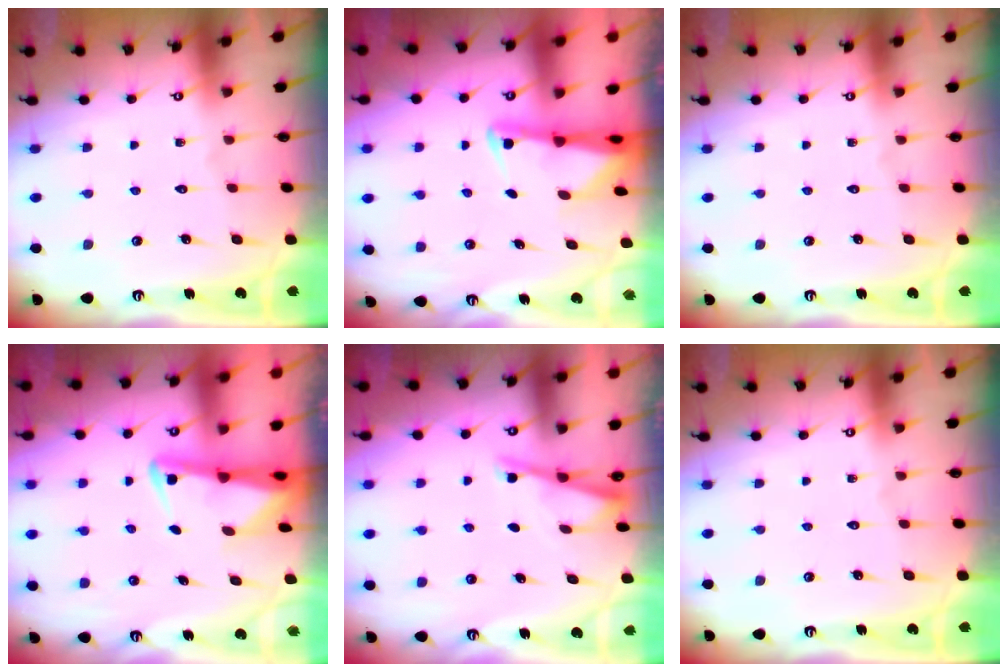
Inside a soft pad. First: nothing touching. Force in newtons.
{"total": 2.4, "press": 2.4, "slide": 0.5}
{"total": 0.0}
{"total": 2.8, "press": 2.7, "slide": 0.6}
{"total": 2.8, "press": 2.8, "slide": 0.3}
{"total": 0.0}